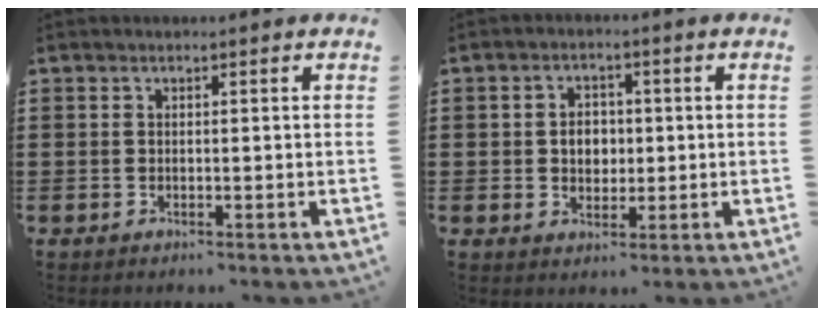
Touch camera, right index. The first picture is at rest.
{"total": 3.5, "force": [-0.1, 2.7, 2.2], "torque": [-0.043, 0.005, -0.006]}